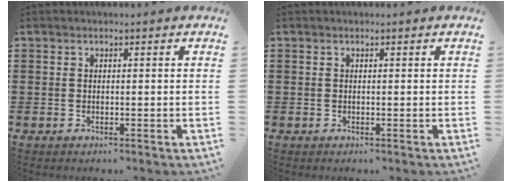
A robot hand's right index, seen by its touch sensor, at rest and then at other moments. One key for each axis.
{"total": 0.0}